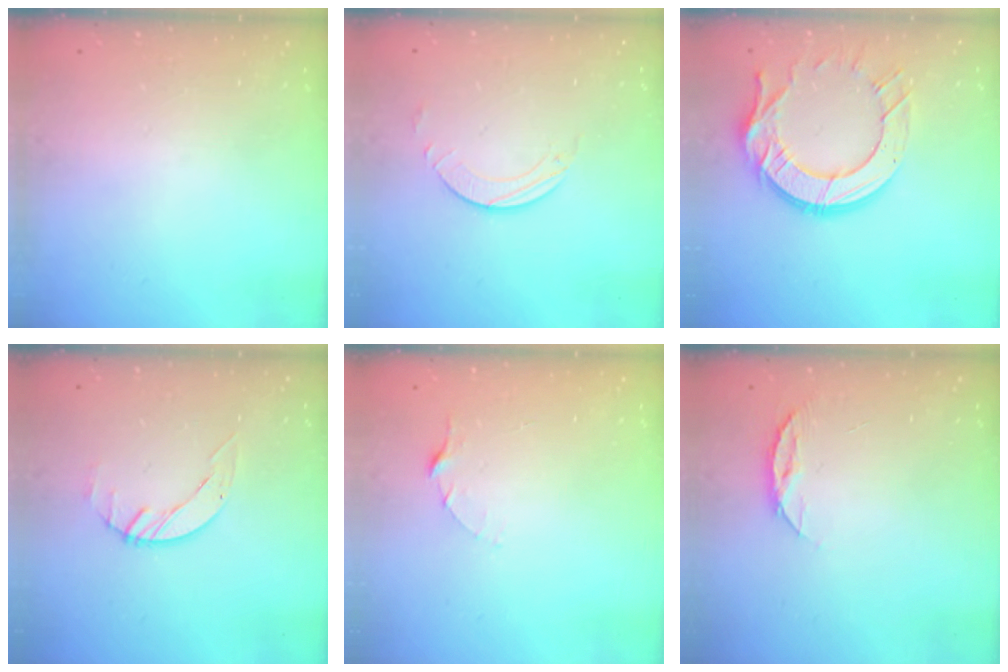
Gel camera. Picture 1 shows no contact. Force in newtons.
{"total": 1.7, "press": 1.7, "slide": 0.2}
{"total": 14.7, "press": 14.6, "slide": 1.2}
{"total": 2.6, "press": 2.6, "slide": 0.3}
{"total": 2.5, "press": 2.5, "slide": 0.3}
{"total": 4.4, "press": 4.3, "slide": 0.5}